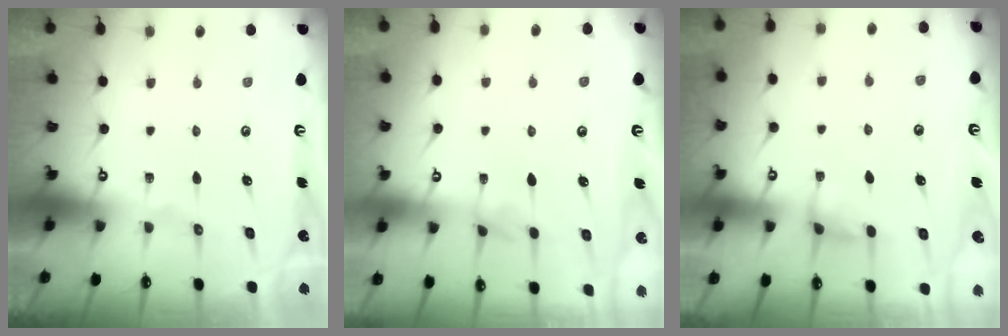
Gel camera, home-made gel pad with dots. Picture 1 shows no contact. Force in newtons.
{"total": 1.1, "press": 0.9, "slide": 0.5}
{"total": 2.9, "press": 2.9, "slide": 0.6}